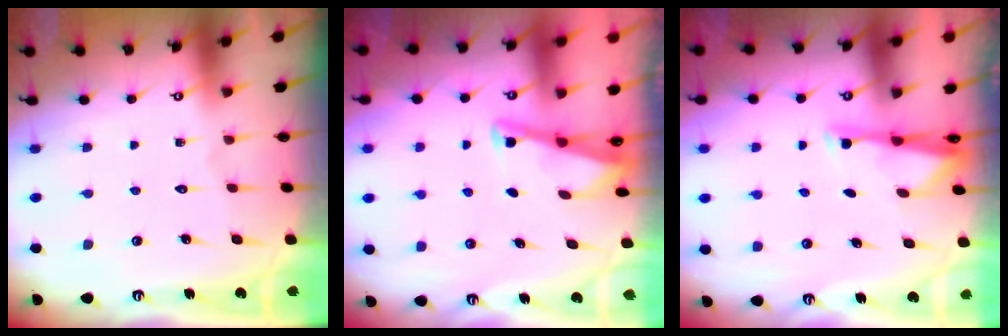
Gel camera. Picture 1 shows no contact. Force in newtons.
{"total": 2.9, "press": 2.9, "slide": 0.3}
{"total": 3.1, "press": 3.0, "slide": 0.6}